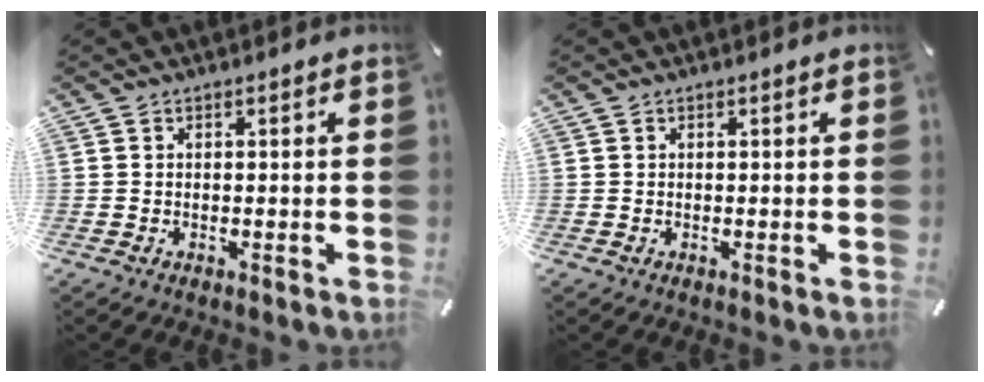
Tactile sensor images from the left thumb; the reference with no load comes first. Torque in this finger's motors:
{"motor_torque": [0.00, 0.00, 0.00, 0.00, 0.00]}